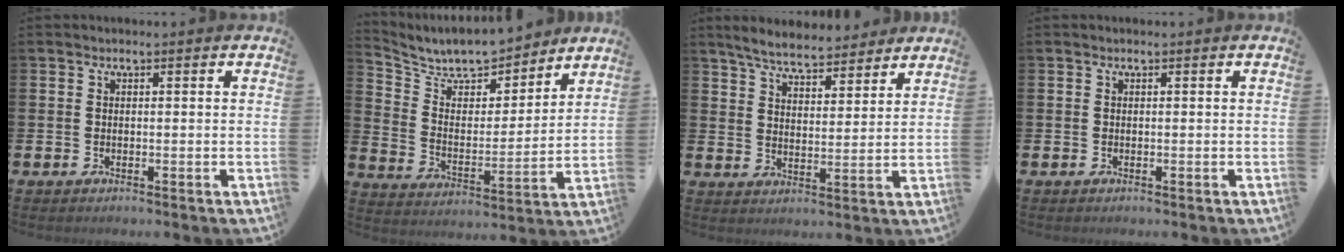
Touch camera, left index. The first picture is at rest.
{"total": 8.3, "force": [7.9, 2.3, 1.2], "torque": [-0.062, -0.069, 0.139]}
{"total": 6.3, "force": [6.0, 1.2, 1.5], "torque": [-0.043, -0.032, 0.106]}
{"total": 0.0}